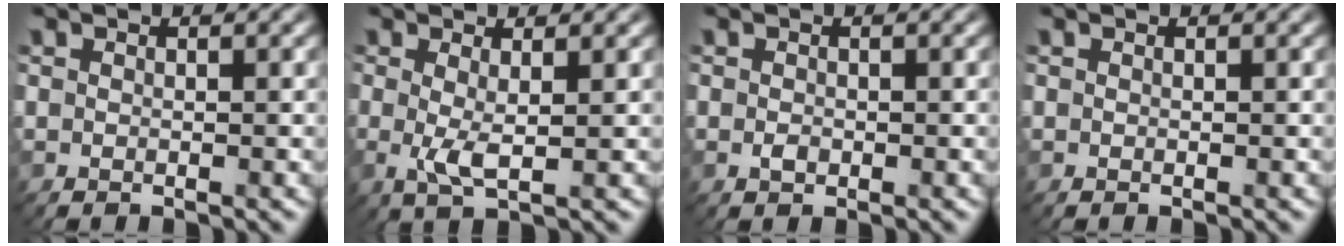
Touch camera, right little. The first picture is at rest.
{"total": 2.4, "force": [0.2, 0.4, 2.4], "torque": [-0.050, -0.007, 0.005]}
{"total": 0.8, "force": [-0.2, 0.6, 0.5], "torque": [-0.009, -0.001, -0.004]}
{"total": 0.0}